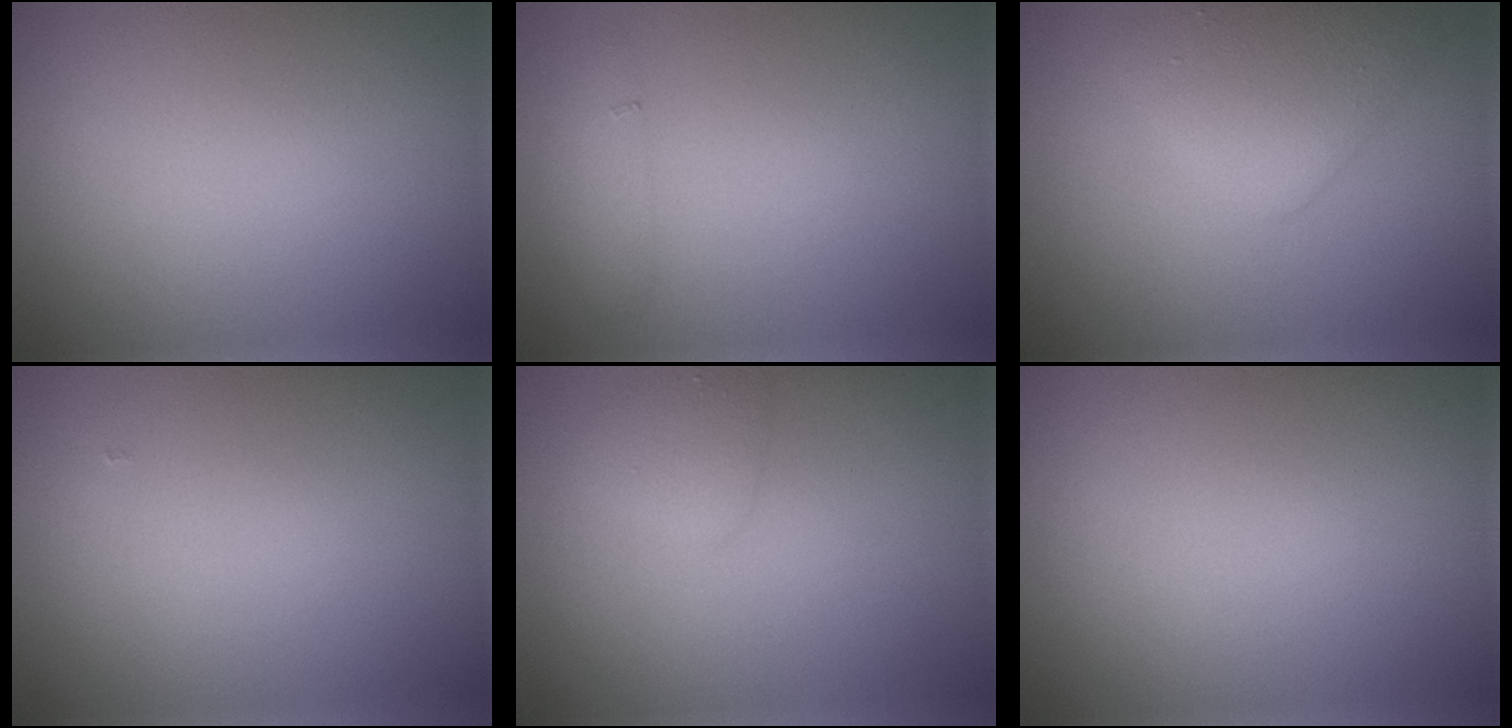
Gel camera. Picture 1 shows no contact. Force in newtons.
{"total": 1.3, "press": 1.3, "slide": 0.0}
{"total": 3.1, "press": 3.1, "slide": 0.0}
{"total": 0.0}
{"total": 1.4, "press": 1.4, "slide": 0.1}
{"total": 0.0}